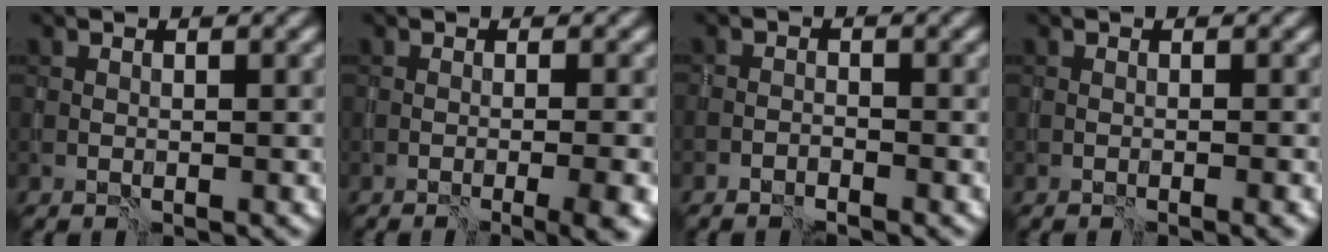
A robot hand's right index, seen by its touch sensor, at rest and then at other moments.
{"total": 4.9, "force": [-1.4, 1.5, 4.4], "torque": [-0.033, -0.008, -0.014]}
{"total": 1.1, "force": [-1.1, 0.2, 0.2], "torque": [-0.004, 0.001, -0.024]}
{"total": 0.8, "force": [-0.4, -0.1, 0.7], "torque": [-0.006, -0.003, -0.010]}